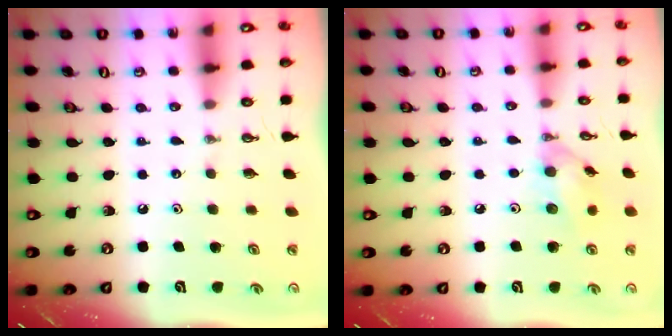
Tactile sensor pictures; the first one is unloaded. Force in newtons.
{"total": 9.6, "press": 9.6, "slide": 0.4}